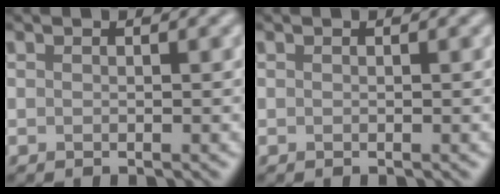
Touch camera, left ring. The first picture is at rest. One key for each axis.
{"total": 0.0}